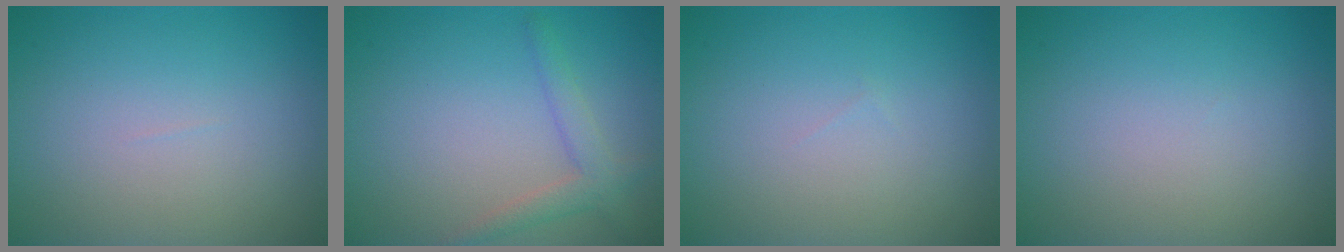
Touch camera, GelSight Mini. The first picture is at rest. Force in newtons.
{"total": 2.3, "press": 2.3, "slide": 0.1}
{"total": 0.0}
{"total": 0.0}